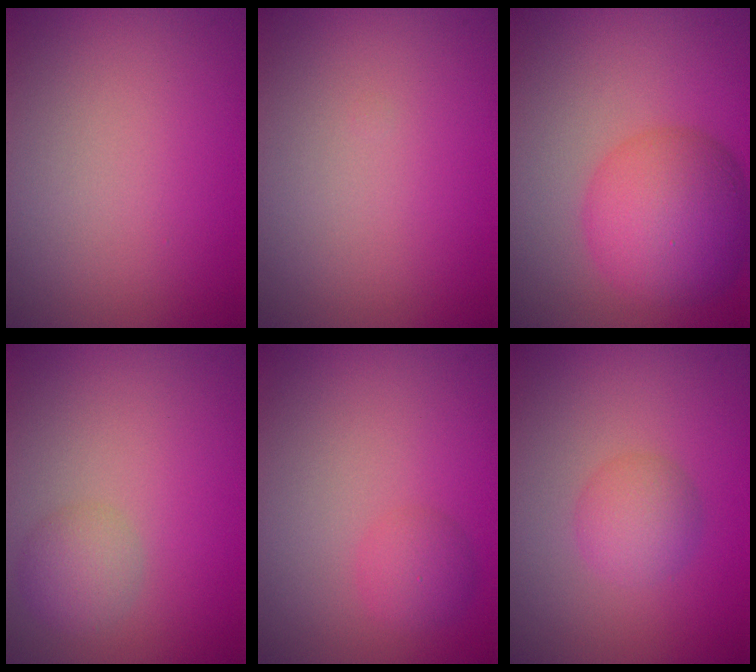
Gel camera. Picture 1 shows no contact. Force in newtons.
{"total": 0.0}
{"total": 7.2, "press": 7.2, "slide": 0.2}
{"total": 2.2, "press": 2.2, "slide": 0.0}
{"total": 1.8, "press": 1.8, "slide": 0.0}
{"total": 2.5, "press": 2.5, "slide": 0.1}